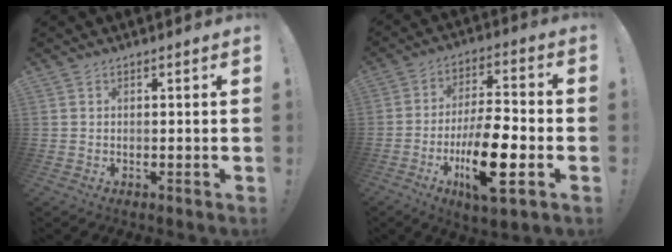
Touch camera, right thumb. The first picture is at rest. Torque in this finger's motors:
{"motor_torque": [0.75, 1.19, 1.51, -1.24, 0.49]}